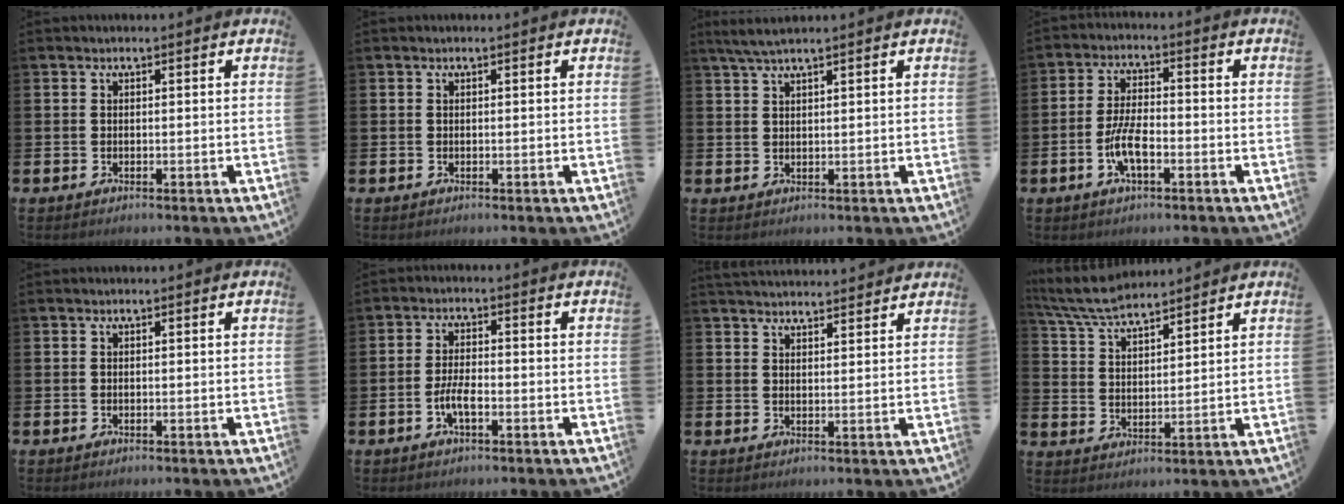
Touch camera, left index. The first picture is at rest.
{"total": 0.0}
{"total": 2.7, "force": [2.2, 0.1, 1.5], "torque": [-0.038, 0.002, 0.042]}
{"total": 5.5, "force": [-1.8, 2.0, 4.7], "torque": [-0.104, 0.002, -0.037]}
{"total": 0.0}
{"total": 3.5, "force": [-1.3, 1.2, 3.1], "torque": [-0.064, 0.005, -0.024]}
{"total": 3.3, "force": [3.3, 0.3, 0.1], "torque": [-0.007, -0.017, 0.061]}
{"total": 6.8, "force": [6.4, 1.0, 1.9], "torque": [-0.057, -0.025, 0.117]}